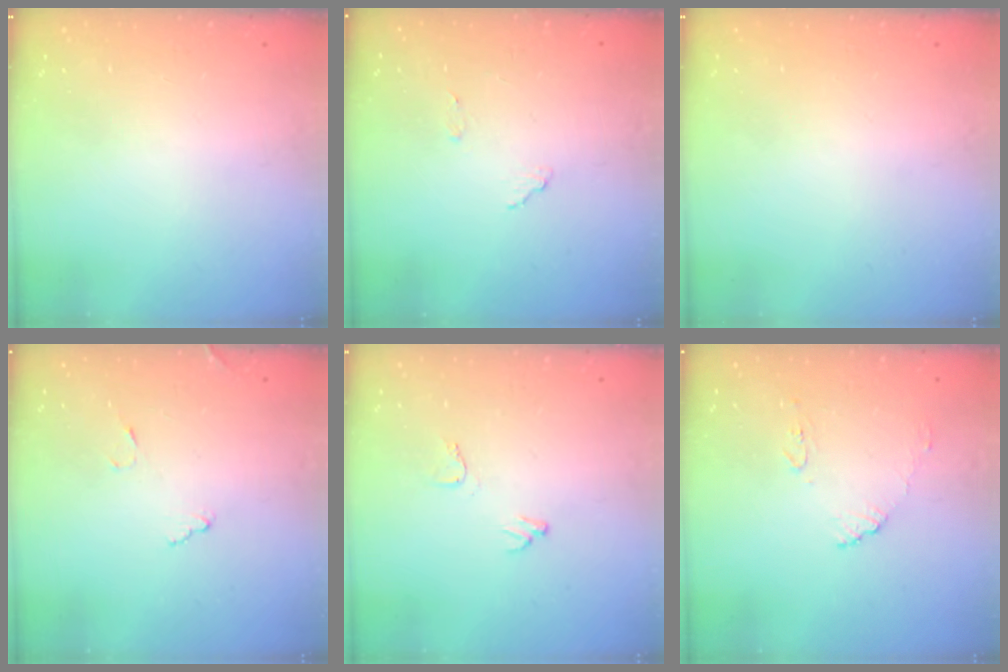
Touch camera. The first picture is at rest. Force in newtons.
{"total": 8.3, "press": 8.3, "slide": 0.8}
{"total": 0.0}
{"total": 8.1, "press": 8.1, "slide": 0.6}
{"total": 6.6, "press": 6.6, "slide": 0.6}
{"total": 8.2, "press": 8.1, "slide": 0.8}